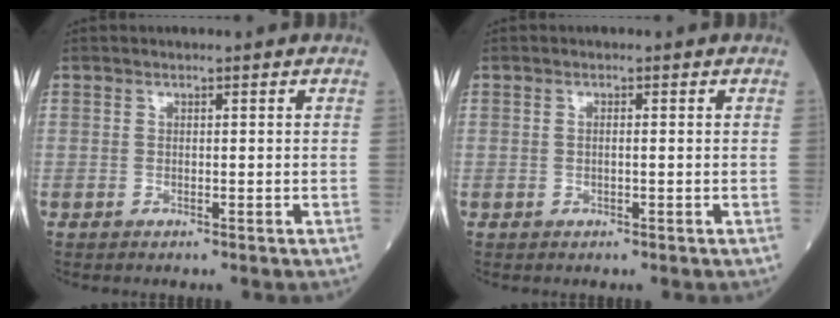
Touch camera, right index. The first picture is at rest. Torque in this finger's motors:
{"motor_torque": [0.03, 0.00, -0.01, 0.00]}